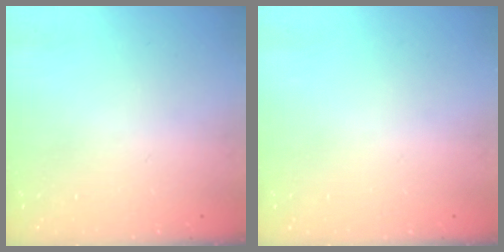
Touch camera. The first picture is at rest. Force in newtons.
{"total": 0.0}